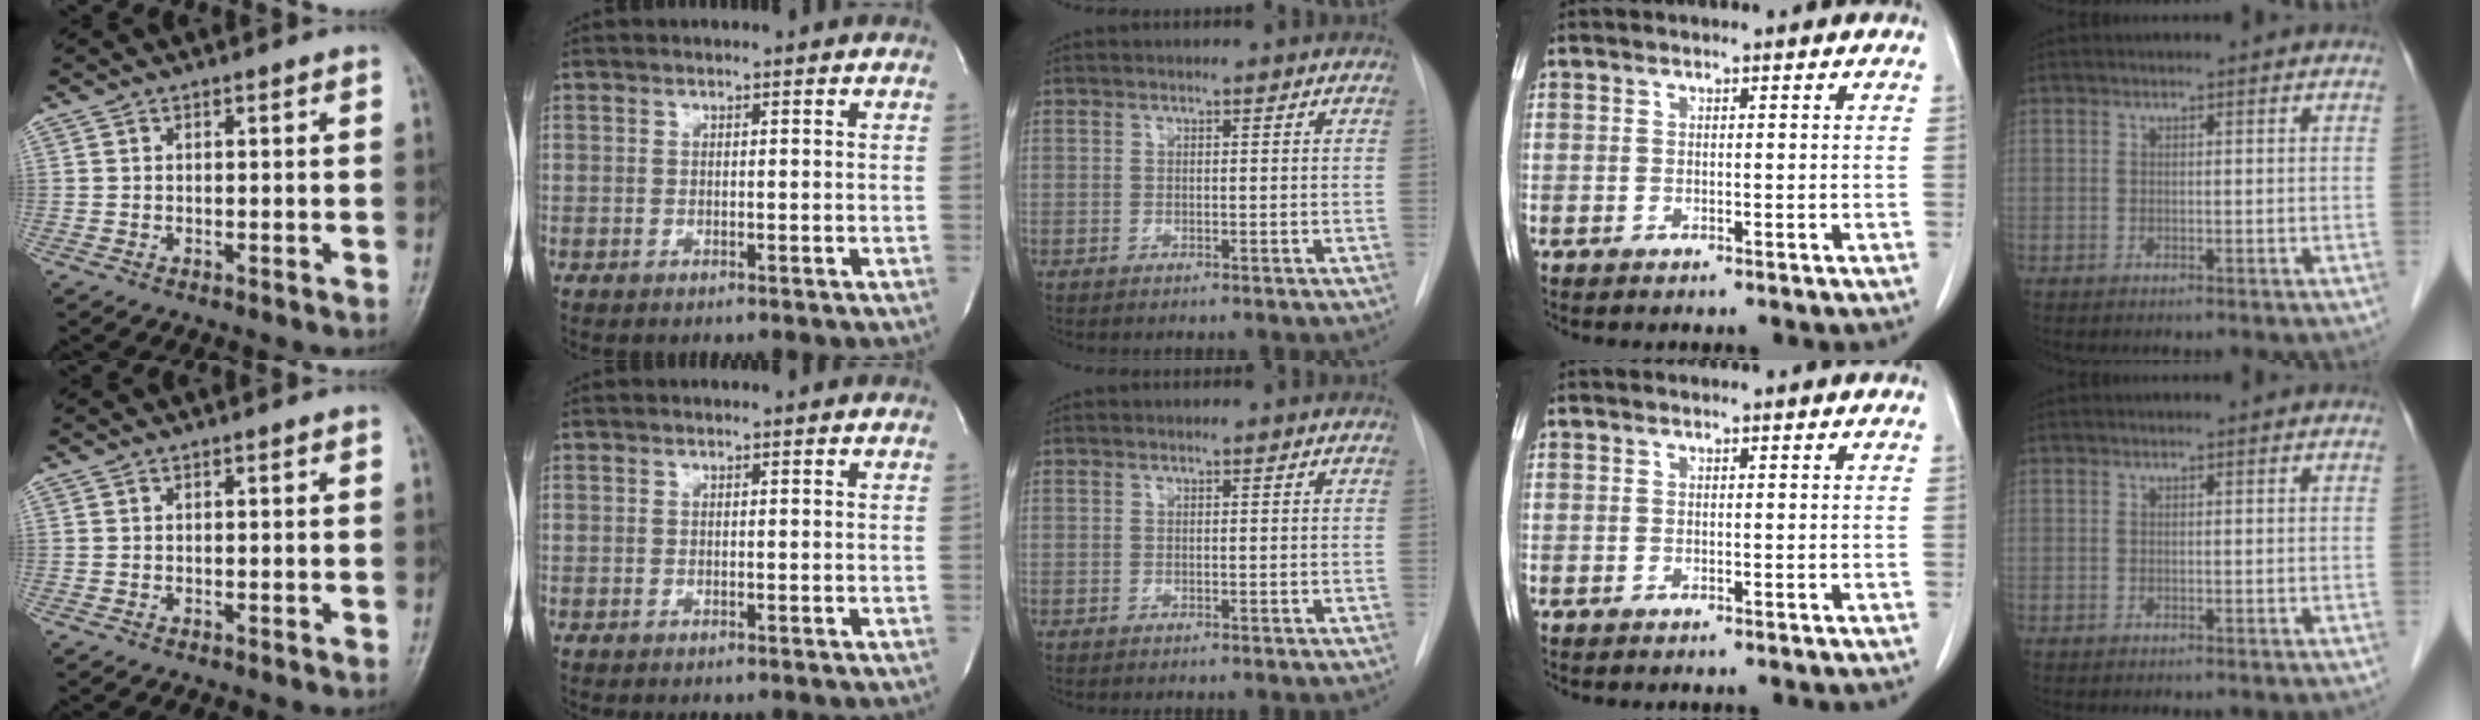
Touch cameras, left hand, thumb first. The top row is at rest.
{}